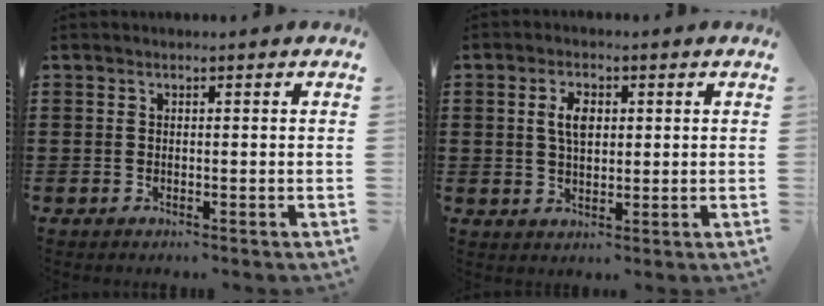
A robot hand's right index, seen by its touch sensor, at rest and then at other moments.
{"total": 4.0, "force": [0.8, 2.1, 3.3], "torque": [-0.070, 0.011, 0.013]}